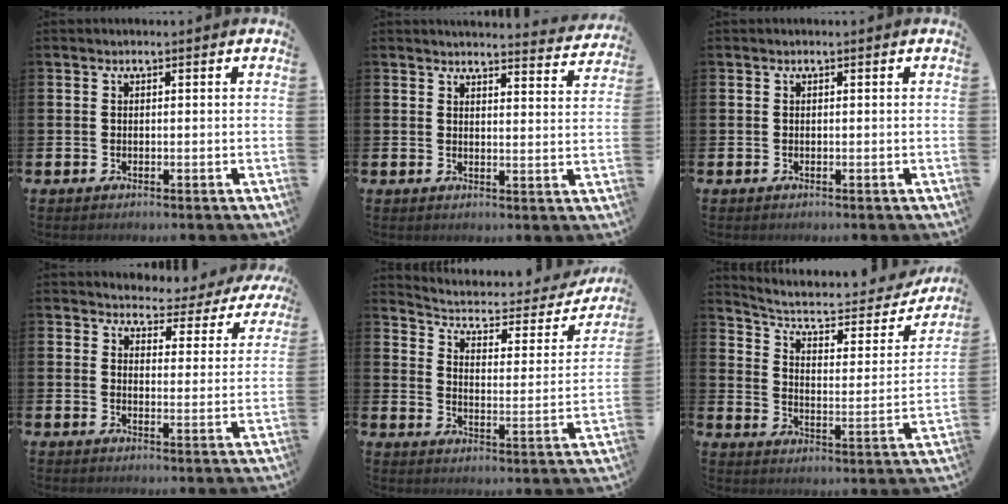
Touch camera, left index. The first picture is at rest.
{"total": 3.9, "force": [3.9, 0.1, 0.3], "torque": [0.002, -0.033, 0.065]}
{"total": 0.0}
{"total": 3.6, "force": [3.4, 1.3, 0.2], "torque": [-0.014, -0.037, 0.052]}
{"total": 4.7, "force": [4.0, 1.8, 1.6], "torque": [-0.055, -0.033, 0.057]}
{"total": 7.2, "force": [5.9, 2.5, 3.2], "torque": [-0.091, -0.036, 0.095]}